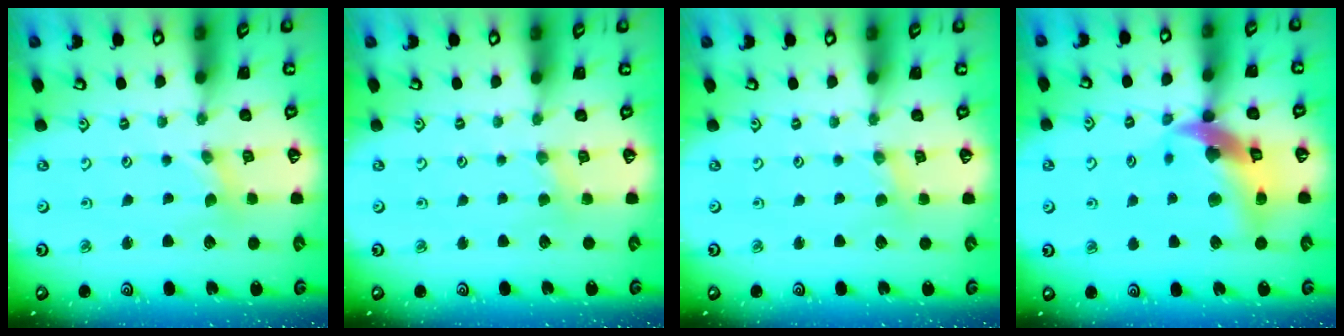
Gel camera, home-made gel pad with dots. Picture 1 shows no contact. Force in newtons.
{"total": 2.1, "press": 2.1, "slide": 0.3}
{"total": 0.8, "press": 0.8, "slide": 0.2}
{"total": 16.1, "press": 16.0, "slide": 2.0}